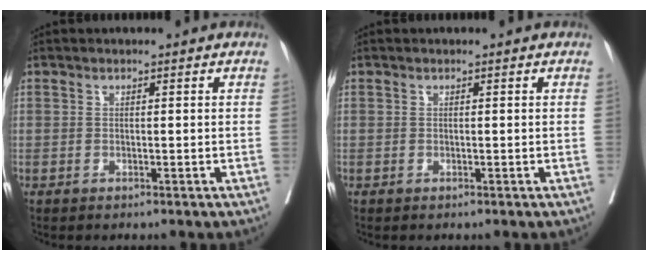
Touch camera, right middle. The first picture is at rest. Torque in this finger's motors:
{"motor_torque": [-0.08, -0.03, -0.03, 0.00]}